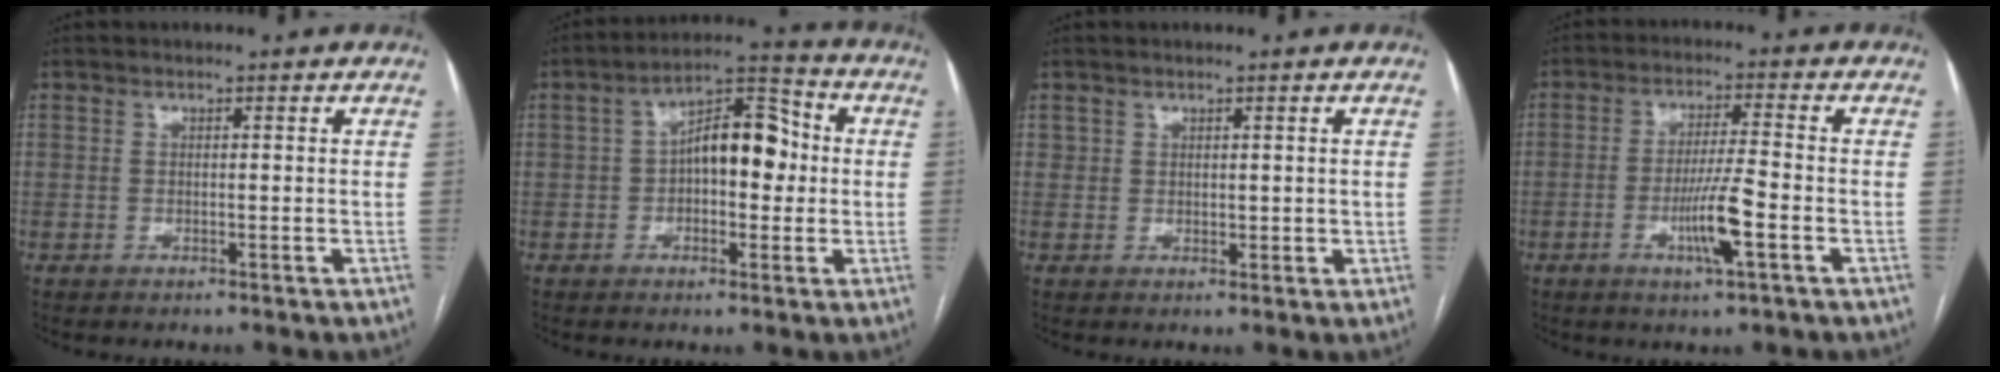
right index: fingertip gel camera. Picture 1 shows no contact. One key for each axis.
{"total": 10.2, "fx": 0.2, "fy": 4.8, "fz": 9.0, "tx": -0.145, "ty": 0.038, "tz": 0.000}
{"total": 1.6, "fx": 0.5, "fy": 1.4, "fz": 0.7, "tx": -0.013, "ty": 0.004, "tz": 0.013}
{"total": 7.5, "fx": -2.7, "fy": 0.0, "fz": 7.0, "tx": -0.133, "ty": -0.007, "tz": -0.050}